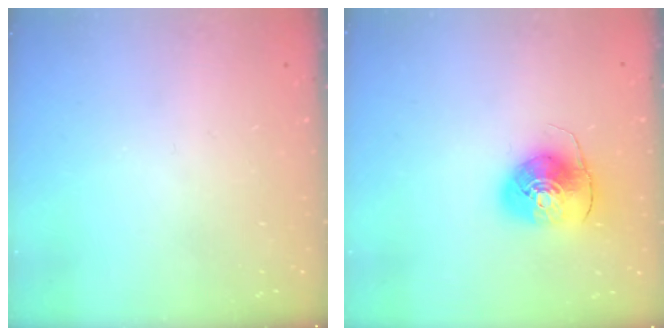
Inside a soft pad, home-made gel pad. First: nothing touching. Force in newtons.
{"total": 8.6, "press": 8.5, "slide": 1.1}